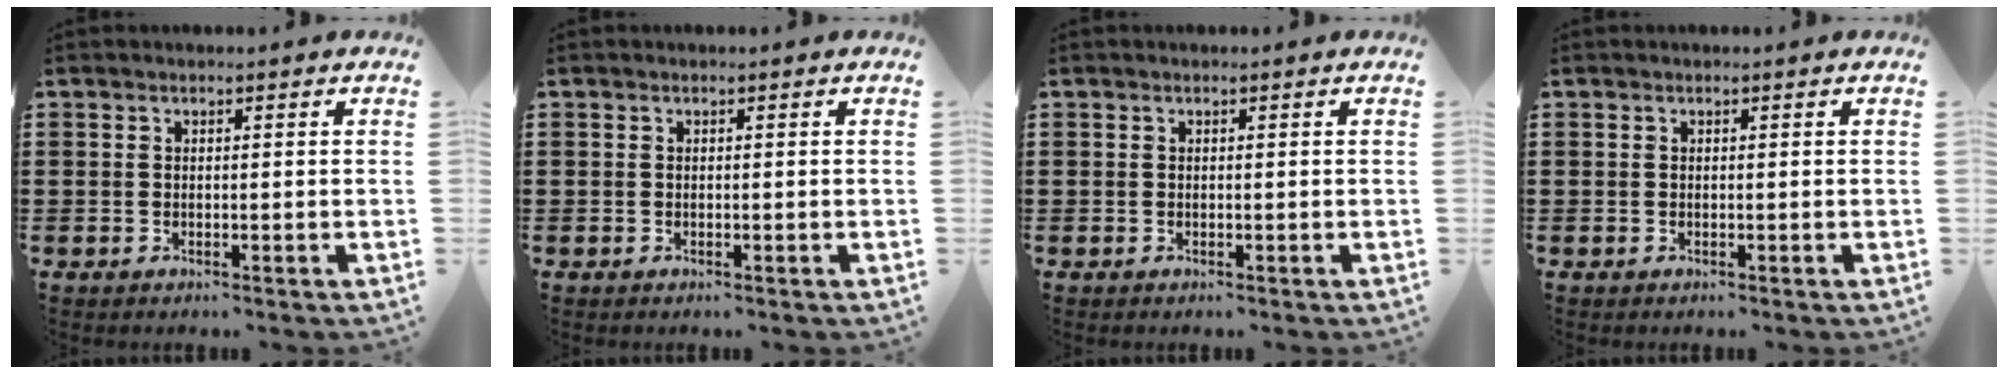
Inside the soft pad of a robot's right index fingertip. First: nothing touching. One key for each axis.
{"total": 0.0}
{"total": 0.0}
{"total": 0.0}